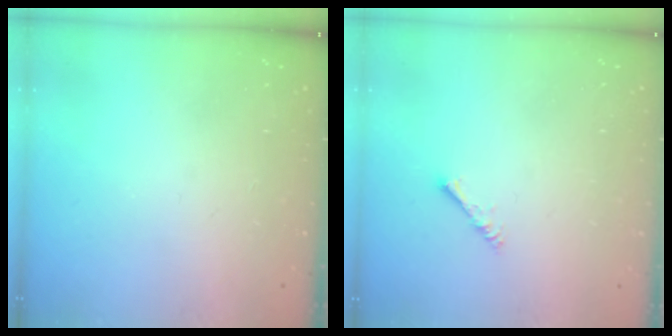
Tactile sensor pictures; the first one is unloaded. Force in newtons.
{"total": 1.4, "press": 1.3, "slide": 0.3}